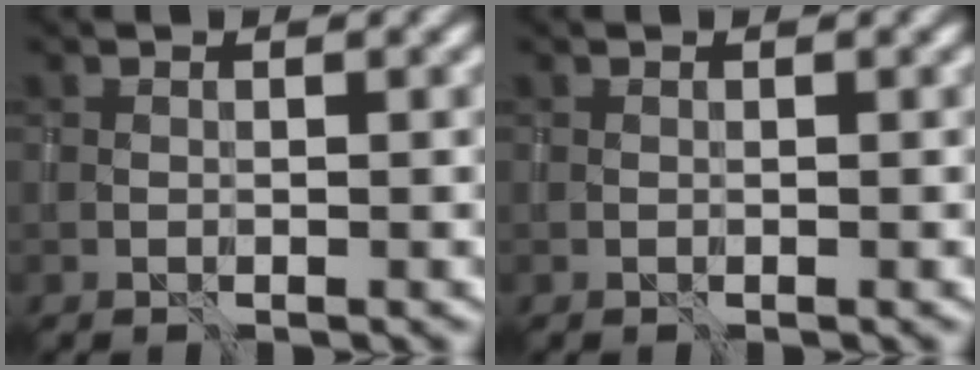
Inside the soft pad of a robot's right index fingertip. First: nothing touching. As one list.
[{"total": 0.0}]